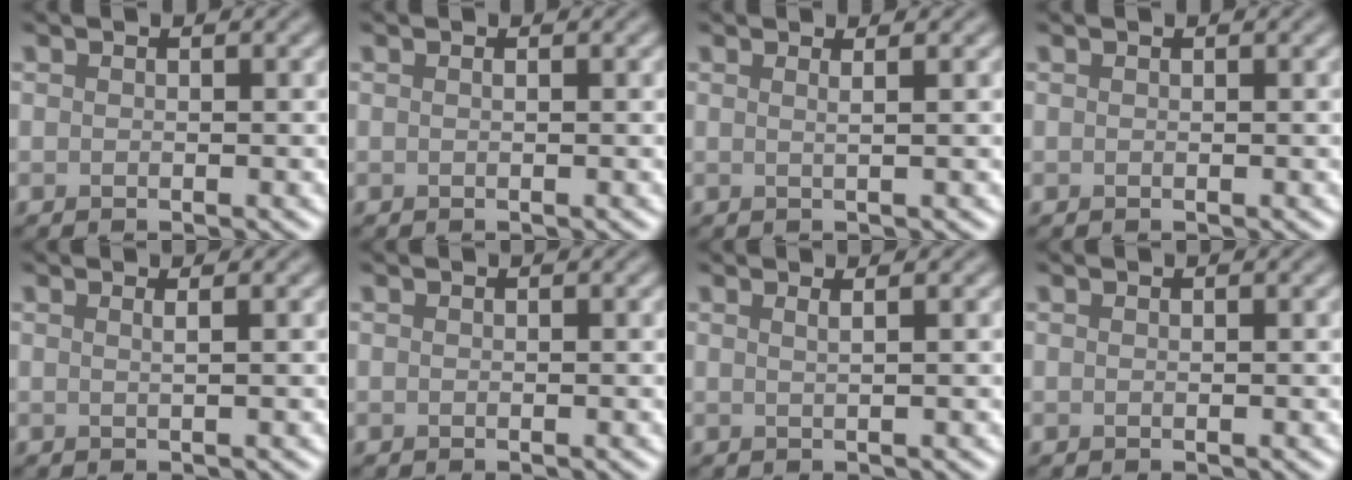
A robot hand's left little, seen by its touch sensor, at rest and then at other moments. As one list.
[{"total": 0.0}, {"total": 1.6, "force": [0.7, 0.7, 1.3], "torque": [-0.010, 0.000, -0.011]}, {"total": 0.0}, {"total": 1.3, "force": [0.5, 0.5, 1.0], "torque": [-0.007, 0.000, -0.004]}, {"total": 0.0}, {"total": 1.8, "force": [0.9, 0.8, 1.3], "torque": [-0.005, 0.001, -0.007]}, {"total": 0.0}]